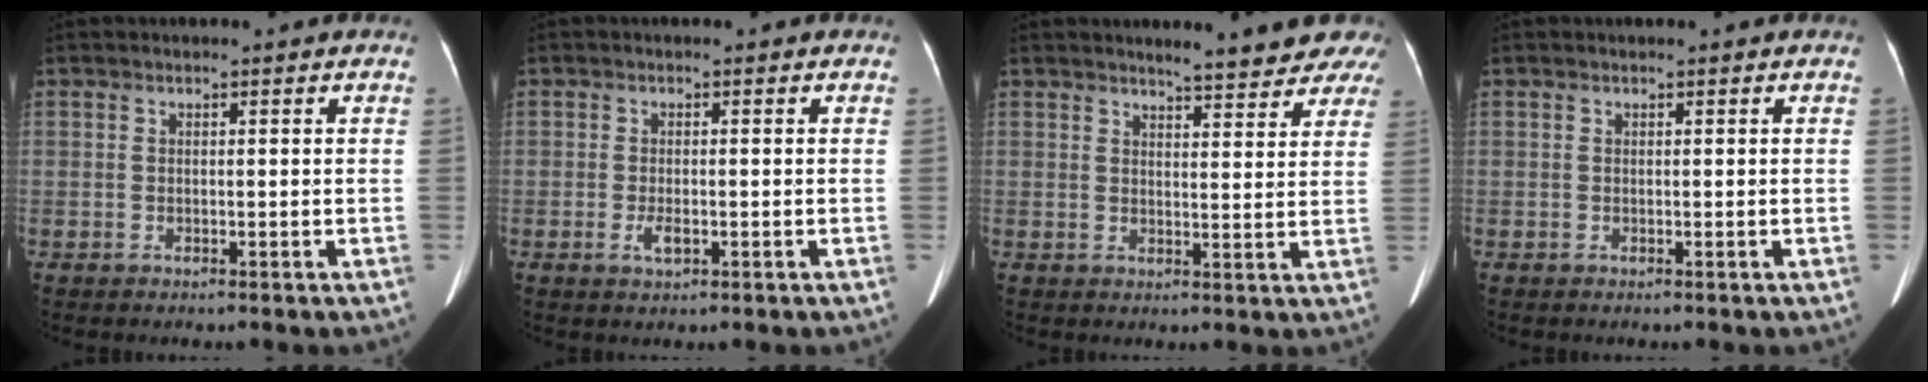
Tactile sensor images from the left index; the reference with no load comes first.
{"total": 2.0, "force": [-0.8, 0.8, 1.7], "torque": [-0.033, -0.001, -0.009]}
{"total": 8.2, "force": [7.5, 1.2, 3.1], "torque": [-0.029, -0.003, 0.072]}
{"total": 0.0}